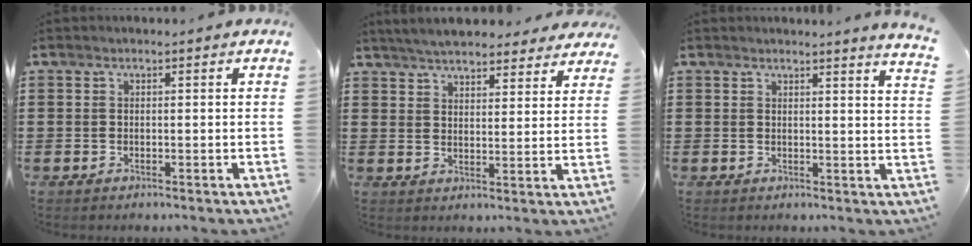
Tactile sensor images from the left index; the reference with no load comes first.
{"total": 5.3, "force": [5.1, 0.6, 1.3], "torque": [-0.044, -0.015, 0.094]}
{"total": 2.5, "force": [2.3, -0.7, 0.6], "torque": [-0.010, -0.015, 0.042]}